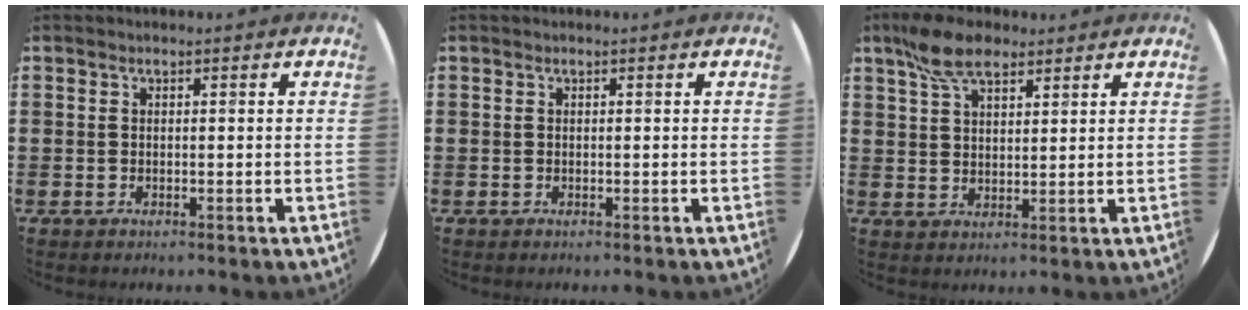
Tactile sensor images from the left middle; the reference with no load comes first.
{"total": 0.0}
{"total": 6.9, "force": [5.1, 3.1, 3.6], "torque": [-0.077, -0.002, 0.093]}